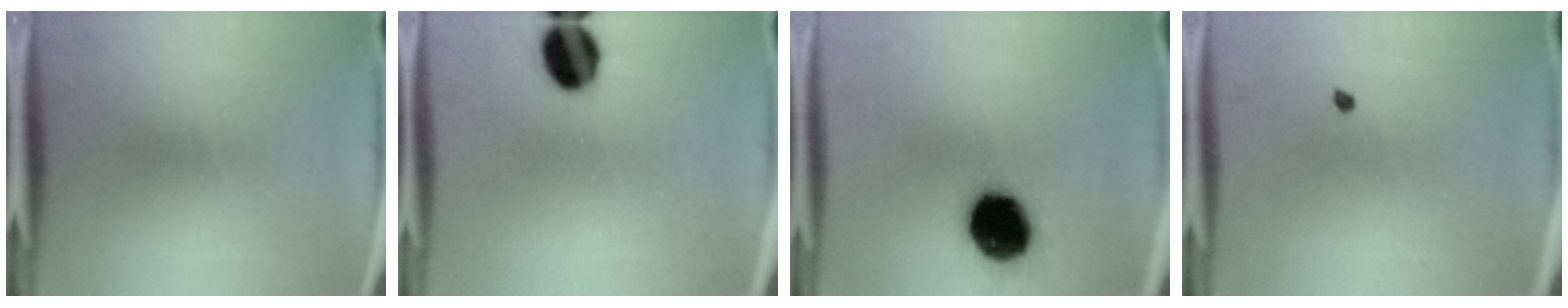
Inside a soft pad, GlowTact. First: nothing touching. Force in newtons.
{"total": 12.2}
{"total": 18.4}
{"total": 0.6}